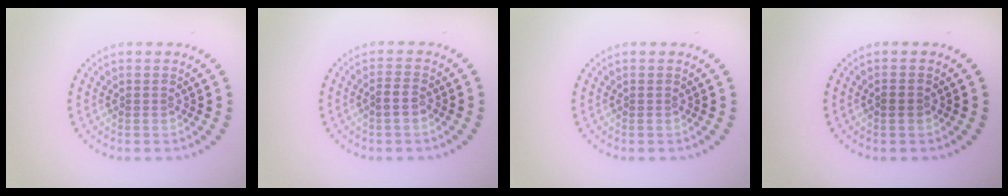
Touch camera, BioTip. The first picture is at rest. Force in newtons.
{"total": 1.4, "press": 1.2, "slide": 0.6}
{"total": 0.0}
{"total": 0.9, "press": 0.8, "slide": 0.3}